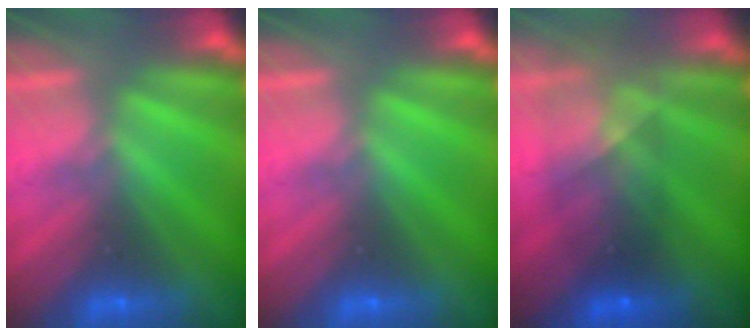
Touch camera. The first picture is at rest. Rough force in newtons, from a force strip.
{"total": 0.0}
{"total": 5.8}